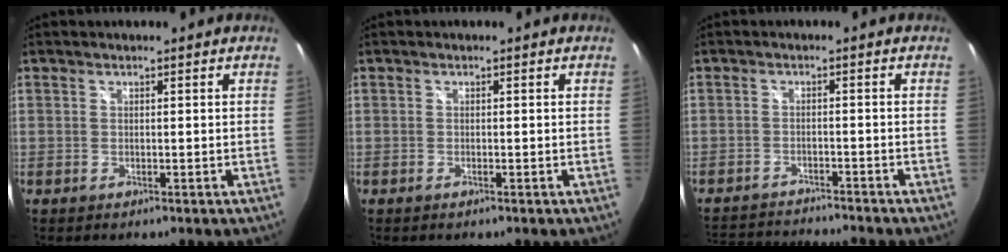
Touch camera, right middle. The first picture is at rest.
{"total": 0.6, "force": [-0.4, 0.0, 0.4], "torque": [-0.004, 0.000, -0.009]}
{"total": 9.1, "force": [-8.8, 0.3, 2.5], "torque": [-0.069, -0.003, -0.143]}